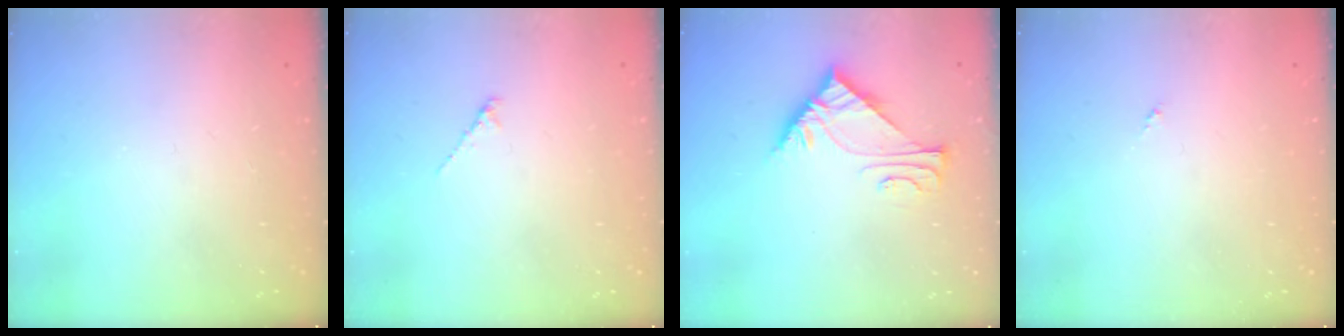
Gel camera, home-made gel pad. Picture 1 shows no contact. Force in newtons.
{"total": 1.2, "press": 1.1, "slide": 0.4}
{"total": 6.0, "press": 6.0, "slide": 0.7}
{"total": 0.0}